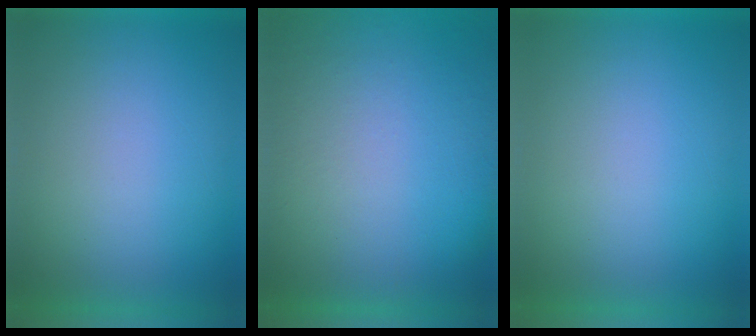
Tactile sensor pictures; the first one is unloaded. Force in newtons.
{"total": 5.7}
{"total": 0.0}